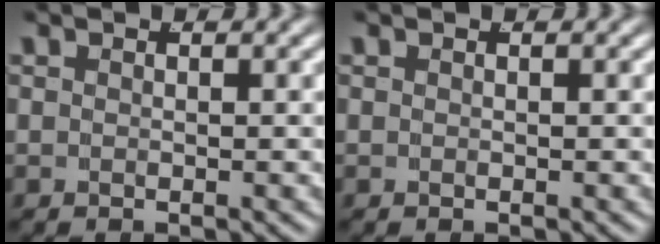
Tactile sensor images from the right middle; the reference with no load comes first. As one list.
[{"total": 0.0}]